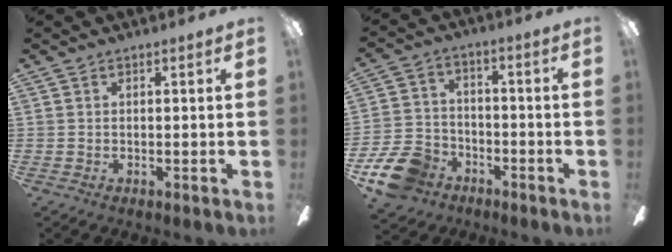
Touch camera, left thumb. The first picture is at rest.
{"total": 12.3, "force": [-7.4, 8.2, 5.4], "torque": [-0.123, 0.052, -0.135]}